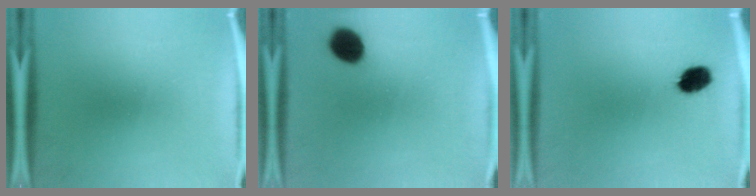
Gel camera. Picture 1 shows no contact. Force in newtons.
{"total": 7.8}
{"total": 5.5}